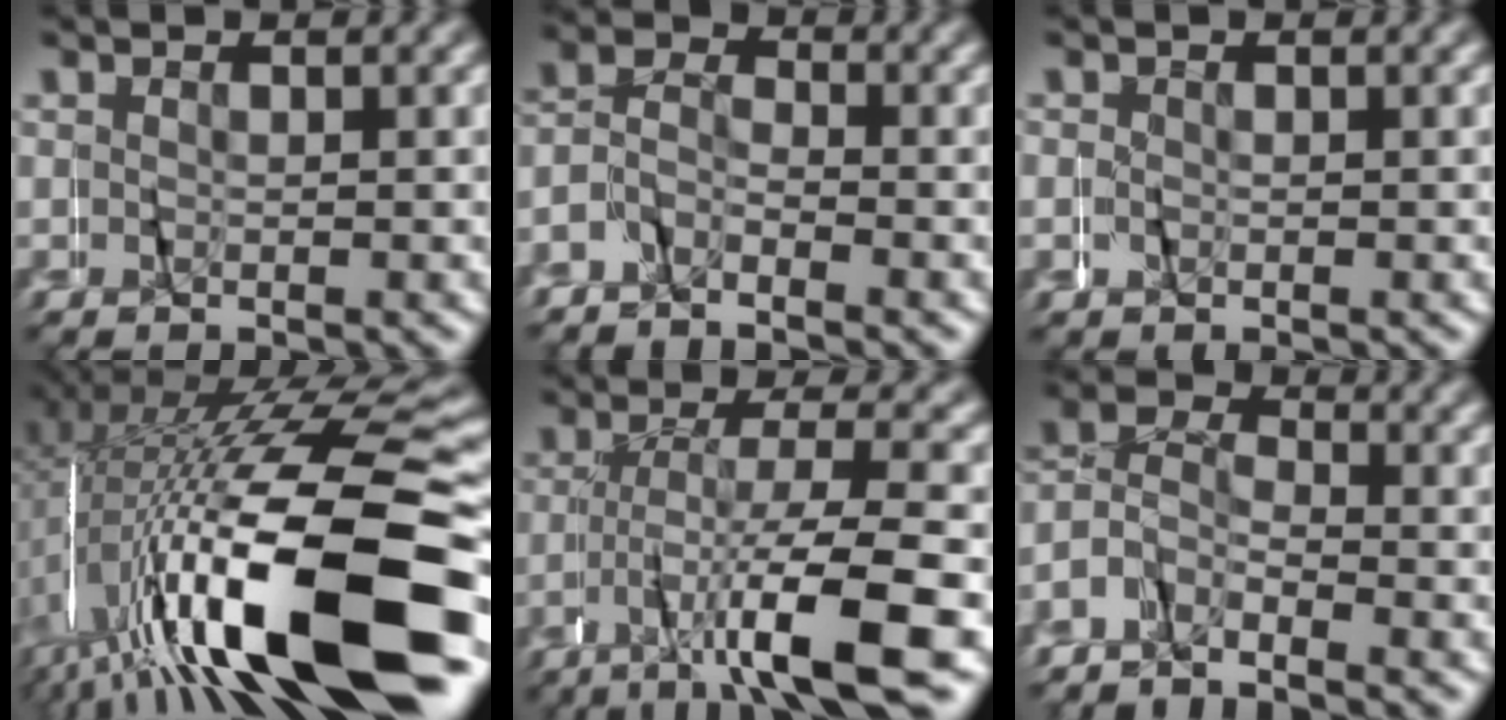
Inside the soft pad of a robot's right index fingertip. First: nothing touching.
{"total": 3.2, "force": [-1.5, 2.5, 1.4], "torque": [-0.039, 0.013, -0.040]}
{"total": 0.6, "force": [0.1, 0.6, -0.1], "torque": [0.002, 0.008, -0.003]}
{"total": 16.8, "force": [-5.0, 6.0, 14.9], "torque": [-0.254, 0.002, -0.053]}
{"total": 7.0, "force": [-3.7, 0.9, 5.9], "torque": [-0.113, -0.001, -0.058]}
{"total": 6.6, "force": [-1.6, 6.0, 2.2], "torque": [-0.074, -0.005, -0.041]}